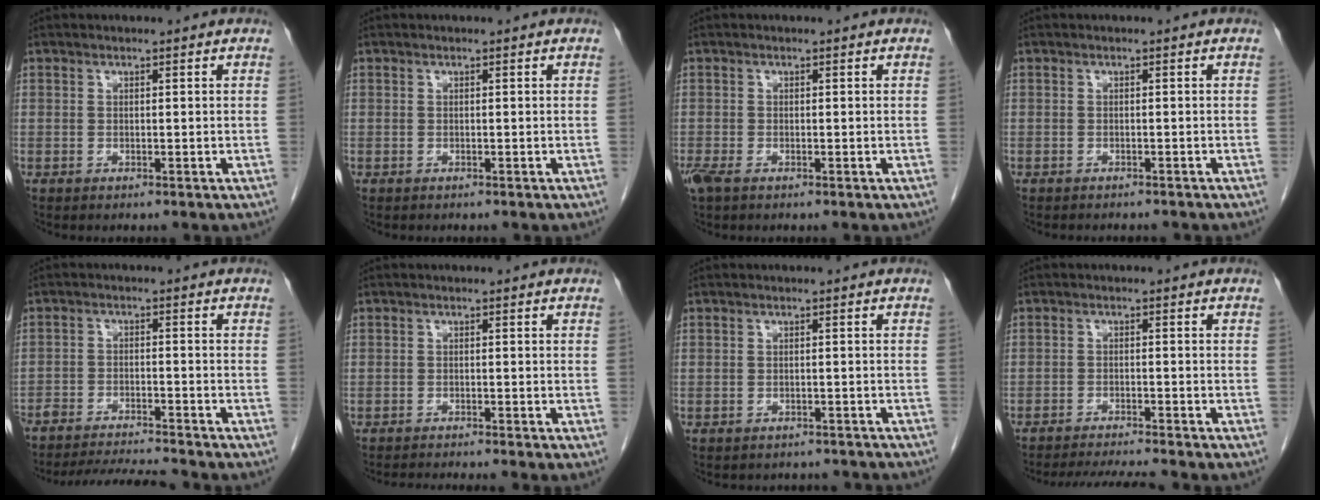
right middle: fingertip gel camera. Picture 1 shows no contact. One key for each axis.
{"total": 0.0}
{"total": 2.3, "fx": -1.5, "fy": 1.0, "fz": 1.6, "tx": -0.041, "ty": -0.007, "tz": -0.024}
{"total": 4.2, "fx": -3.8, "fy": 1.0, "fz": 1.2, "tx": -0.013, "ty": -0.004, "tz": -0.044}
{"total": 9.8, "fx": -9.3, "fy": -0.3, "fz": 2.8, "tx": -0.038, "ty": -0.007, "tz": -0.150}
{"total": 4.7, "fx": -4.3, "fy": -1.0, "fz": 1.5, "tx": -0.016, "ty": -0.013, "tz": -0.067}
{"total": 6.5, "fx": -6.0, "fy": 2.2, "fz": 0.9, "tx": -0.010, "ty": 0.006, "tz": -0.062}
{"total": 7.4, "fx": -6.9, "fy": -0.7, "fz": 2.4, "tx": -0.034, "ty": -0.008, "tz": -0.112}